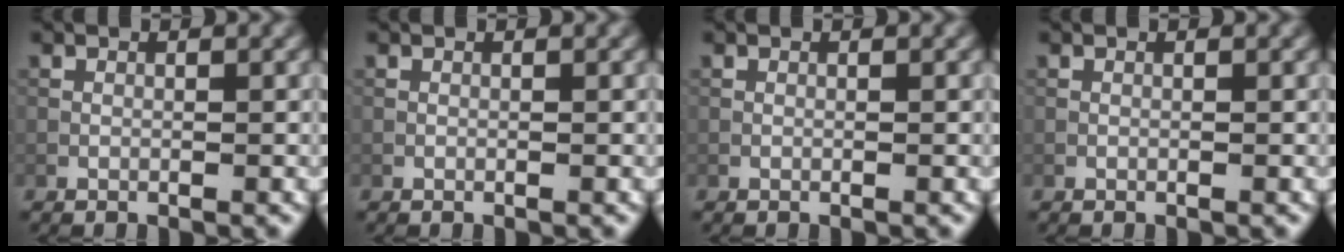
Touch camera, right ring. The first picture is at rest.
{"total": 0.0}
{"total": 0.0}
{"total": 0.0}